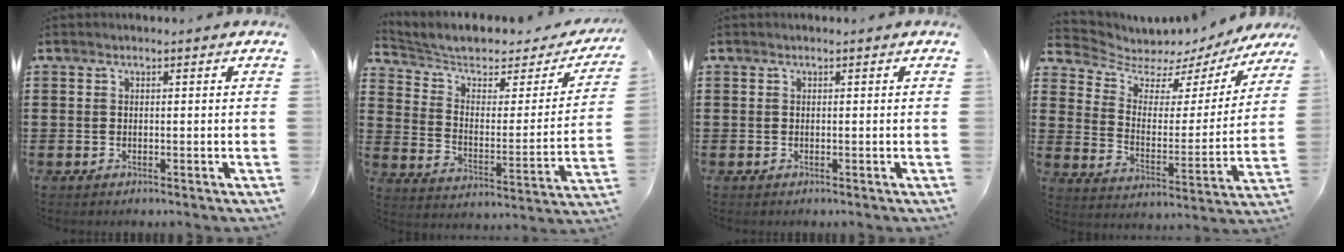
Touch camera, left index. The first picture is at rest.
{"total": 5.2, "force": [4.1, 2.0, 2.5], "torque": [-0.073, -0.026, 0.066]}
{"total": 0.0}
{"total": 5.1, "force": [4.5, 2.2, 1.1], "torque": [-0.046, -0.036, 0.071]}